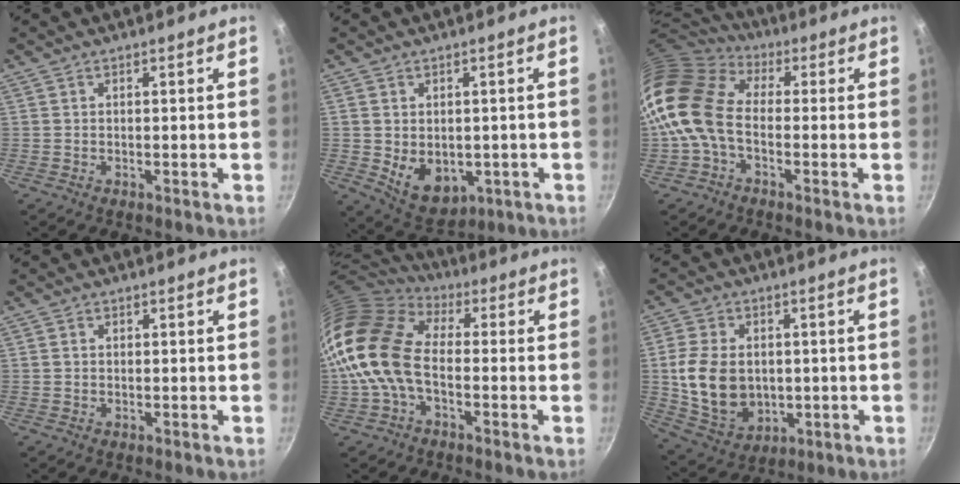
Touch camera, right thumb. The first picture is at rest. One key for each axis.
{"total": 8.7, "fx": -0.8, "fy": 6.4, "fz": 5.8, "tx": -0.069, "ty": -0.012, "tz": 0.012}
{"total": 13.8, "fx": -1.7, "fy": 9.4, "fz": 10.0, "tx": -0.176, "ty": 0.032, "tz": -0.055}
{"total": 1.0, "fx": 0.2, "fy": 0.9, "fz": 0.5, "tx": -0.006, "ty": 0.004, "tz": 0.002}
{"total": 14.9, "fx": -1.6, "fy": 9.4, "fz": 11.4, "tx": -0.201, "ty": 0.030, "tz": -0.049}
{"total": 14.1, "fx": 0.2, "fy": 10.6, "fz": 9.3, "tx": -0.156, "ty": -0.008, "tz": 0.019}